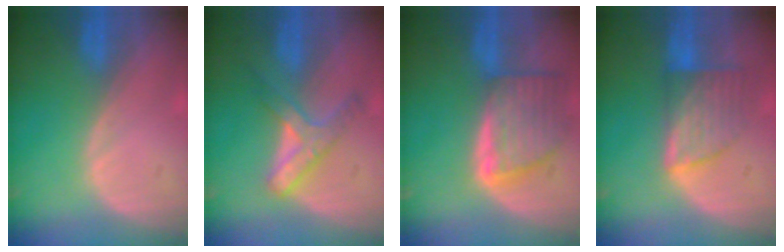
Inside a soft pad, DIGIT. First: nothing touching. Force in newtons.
{"total": 5.5, "press": 5.4, "slide": 1.4}
{"total": 8.0, "press": 7.3, "slide": 3.3}
{"total": 7.2, "press": 6.4, "slide": 3.4}